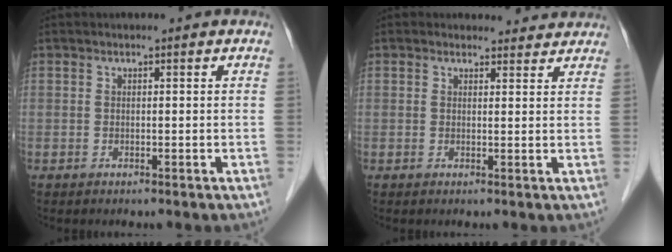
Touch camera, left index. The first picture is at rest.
{"total": 3.2, "force": [2.9, 1.3, -0.2], "torque": [0.005, 0.001, 0.024]}